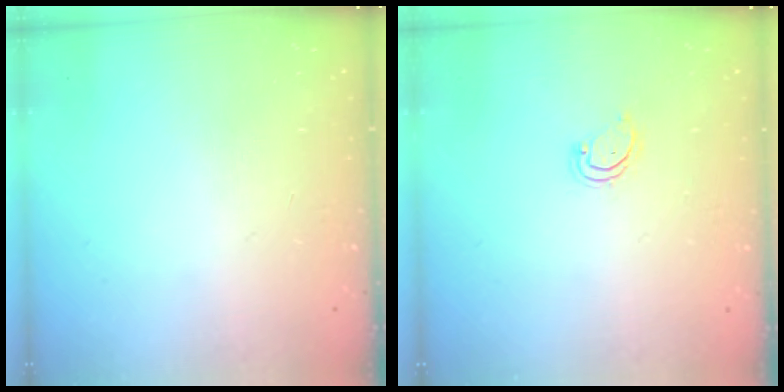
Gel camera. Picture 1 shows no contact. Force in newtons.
{"total": 2.9, "press": 2.9, "slide": 0.3}